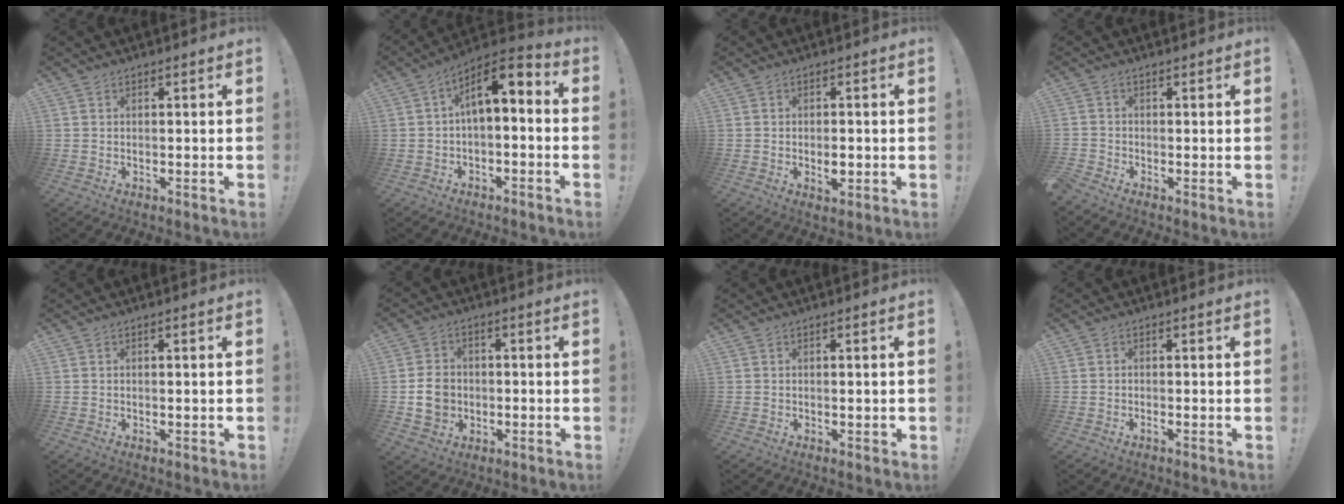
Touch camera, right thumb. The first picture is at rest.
{"total": 8.0, "force": [1.4, 3.4, 7.1], "torque": [-0.109, -0.006, 0.026]}
{"total": 2.8, "force": [-0.7, 1.7, 2.1], "torque": [-0.022, 0.002, -0.011]}
{"total": 1.1, "force": [-0.7, 0.8, 0.2], "torque": [-0.008, 0.007, -0.011]}
{"total": 0.9, "force": [-0.1, 0.0, 0.9], "torque": [-0.013, -0.003, -0.002]}
{"total": 8.1, "force": [-1.2, 7.1, 3.8], "torque": [-0.070, 0.015, -0.017]}
{"total": 1.7, "force": [-0.2, 0.3, 1.7], "torque": [-0.024, 0.000, -0.004]}
{"total": 0.9, "force": [-0.6, -0.2, 0.6], "torque": [-0.012, -0.001, -0.012]}